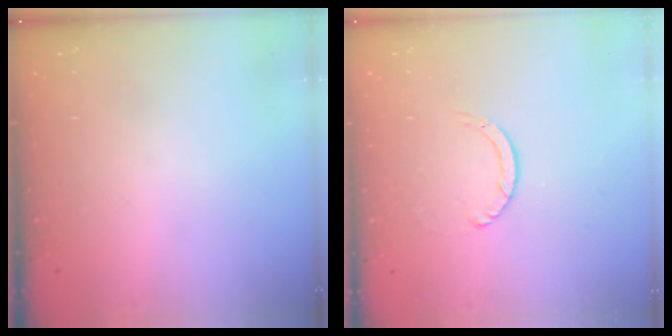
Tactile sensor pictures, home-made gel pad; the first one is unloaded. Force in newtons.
{"total": 1.1, "press": 1.1, "slide": 0.1}